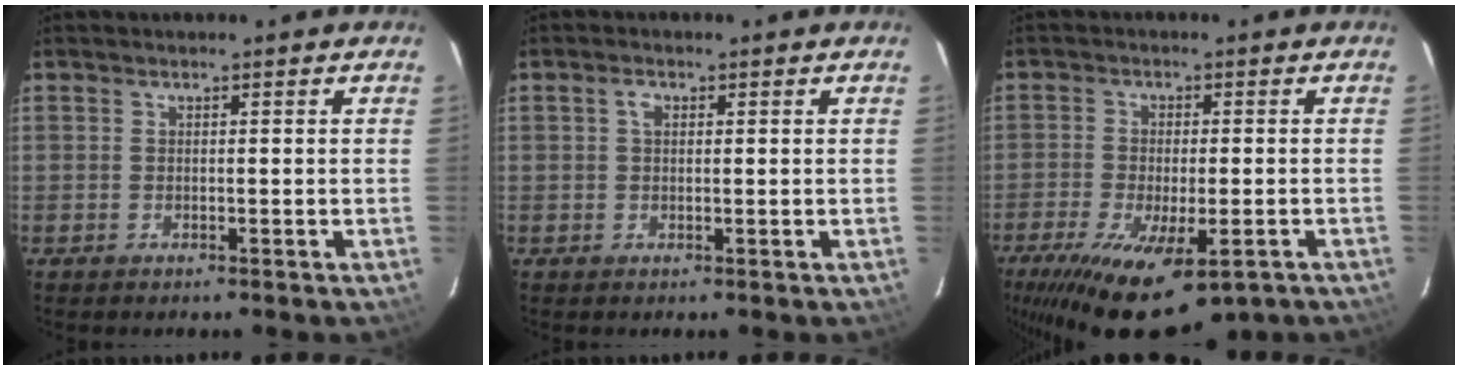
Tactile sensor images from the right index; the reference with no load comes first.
{"total": 1.6, "force": [0.4, 1.0, 1.1], "torque": [-0.021, 0.008, 0.006]}
{"total": 19.2, "force": [-12.0, 7.3, 13.1], "torque": [-0.262, -0.058, -0.178]}